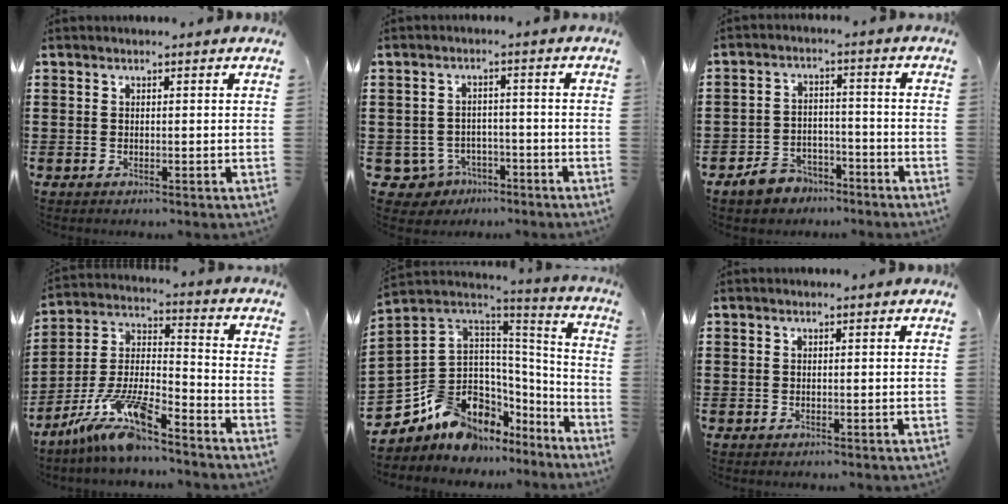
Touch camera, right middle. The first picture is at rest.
{"total": 4.0, "force": [-3.1, 2.3, 0.8], "torque": [-0.037, 0.003, -0.067]}
{"total": 4.8, "force": [-4.3, 2.2, 0.7], "torque": [-0.031, 0.012, -0.090]}
{"total": 11.7, "force": [-9.5, 1.7, 6.6], "torque": [-0.153, 0.004, -0.192]}
{"total": 10.9, "force": [-6.6, 7.9, 3.7], "torque": [-0.118, -0.005, -0.126]}
{"total": 0.0}